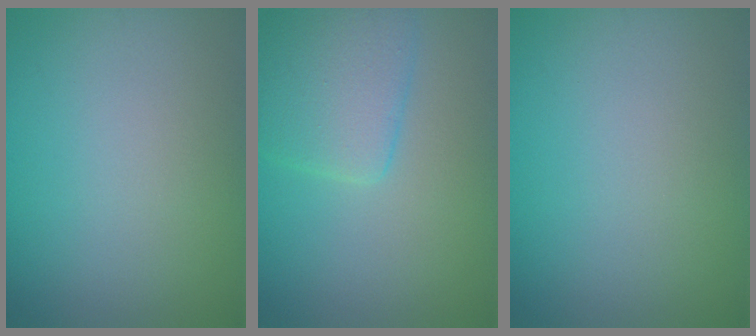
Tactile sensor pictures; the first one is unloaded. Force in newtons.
{"total": 4.4, "press": 4.4, "slide": 0.3}
{"total": 0.0}